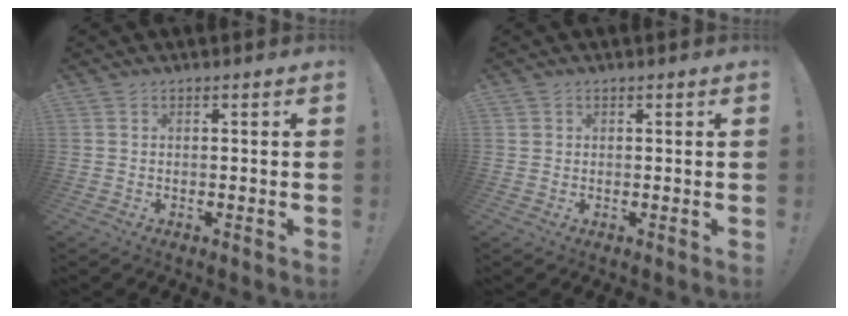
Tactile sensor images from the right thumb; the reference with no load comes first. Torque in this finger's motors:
{"motor_torque": [0.01, -0.17, -0.20, 0.08, 0.00]}